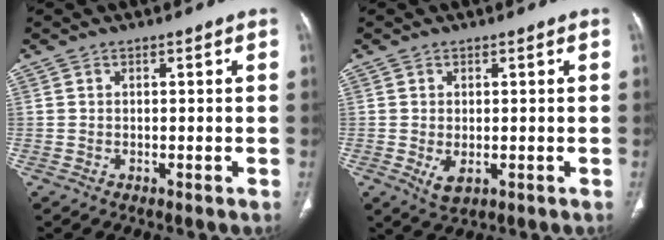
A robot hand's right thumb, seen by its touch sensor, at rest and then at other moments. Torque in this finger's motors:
{"motor_torque": [-0.32, 0.44, 0.13, 0.61, 0.00]}